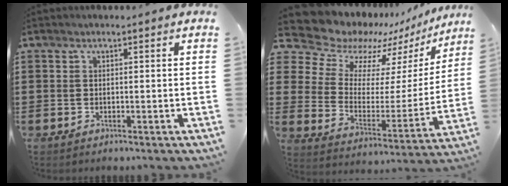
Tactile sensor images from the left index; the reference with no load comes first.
{"total": 10.0, "force": [9.1, 3.6, 1.5], "torque": [-0.081, -0.074, 0.161]}